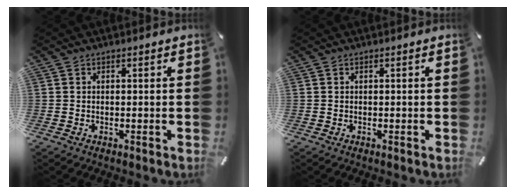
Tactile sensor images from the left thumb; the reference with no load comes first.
{"total": 0.0}